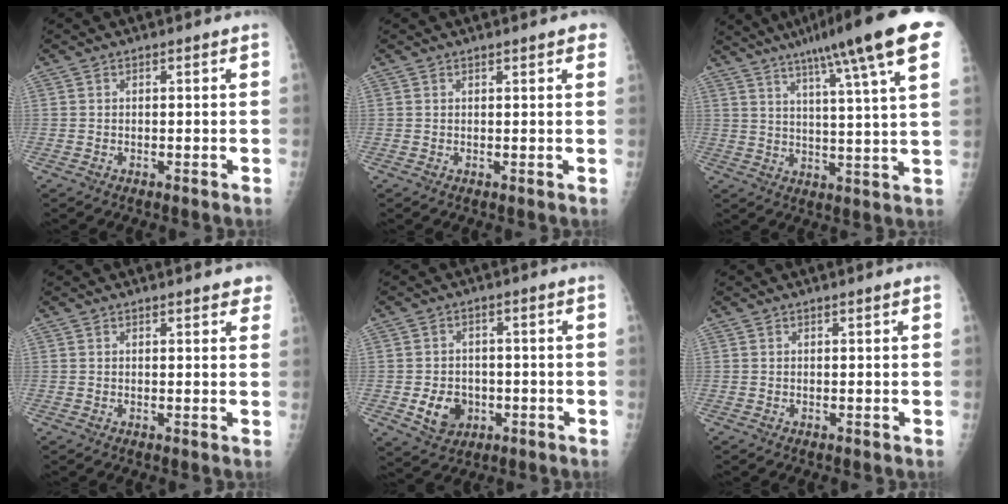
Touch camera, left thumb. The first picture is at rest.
{"total": 2.6, "force": [1.8, 0.5, 1.8], "torque": [-0.014, 0.000, 0.019]}
{"total": 20.5, "force": [12.2, 1.7, 16.3], "torque": [-0.238, -0.015, 0.160]}
{"total": 4.1, "force": [3.2, 1.2, 2.3], "torque": [-0.006, -0.004, 0.032]}
{"total": 6.7, "force": [-1.7, 5.5, 3.5], "torque": [-0.037, 0.005, -0.020]}
{"total": 0.6, "force": [0.4, -0.1, 0.4], "torque": [-0.009, -0.001, 0.008]}